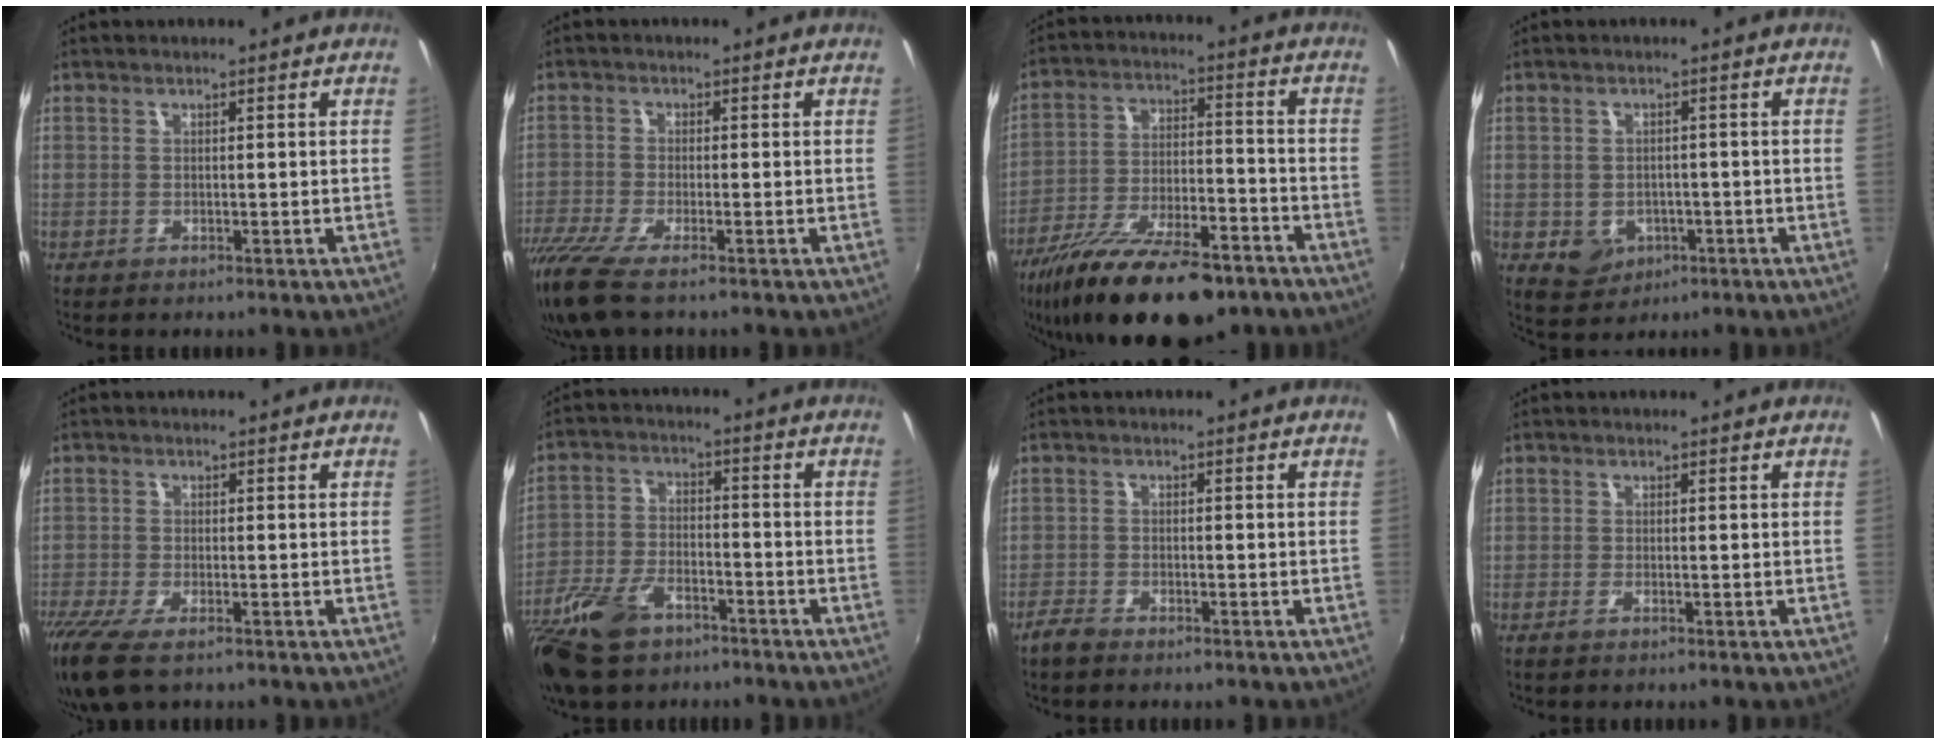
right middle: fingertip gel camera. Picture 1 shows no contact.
{"total": 9.6, "force": [-7.0, 1.5, 6.3], "torque": [-0.152, -0.044, -0.133]}
{"total": 21.6, "force": [-15.0, 7.9, 13.4], "torque": [-0.250, -0.034, -0.234]}
{"total": 5.6, "force": [-1.9, 4.7, 2.3], "torque": [-0.053, -0.002, -0.014]}
{"total": 8.2, "force": [-5.8, 2.4, 5.3], "torque": [-0.127, -0.036, -0.109]}
{"total": 13.7, "force": [-9.2, 6.7, 7.5], "torque": [-0.182, -0.016, -0.176]}
{"total": 2.9, "force": [-2.5, 0.8, 1.2], "torque": [-0.038, -0.003, -0.051]}
{"total": 1.0, "force": [-0.7, -0.1, 0.7], "torque": [-0.017, -0.003, -0.016]}